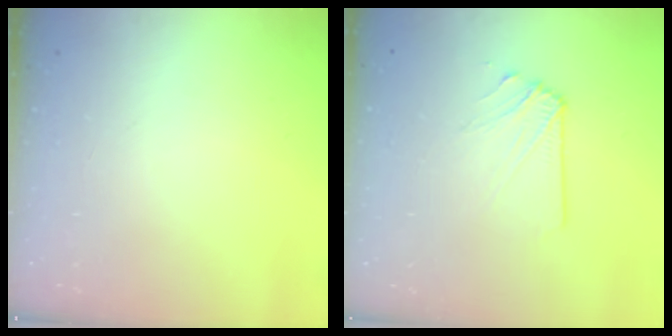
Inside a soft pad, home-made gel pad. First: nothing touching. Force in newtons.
{"total": 2.9, "press": 2.8, "slide": 0.5}